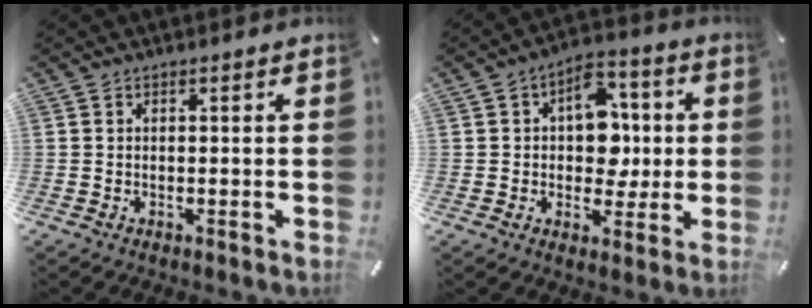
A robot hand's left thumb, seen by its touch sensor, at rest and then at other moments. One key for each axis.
{"total": 11.5, "fx": 1.1, "fy": 8.9, "fz": 7.2, "tx": -0.088, "ty": 0.005, "tz": 0.021}